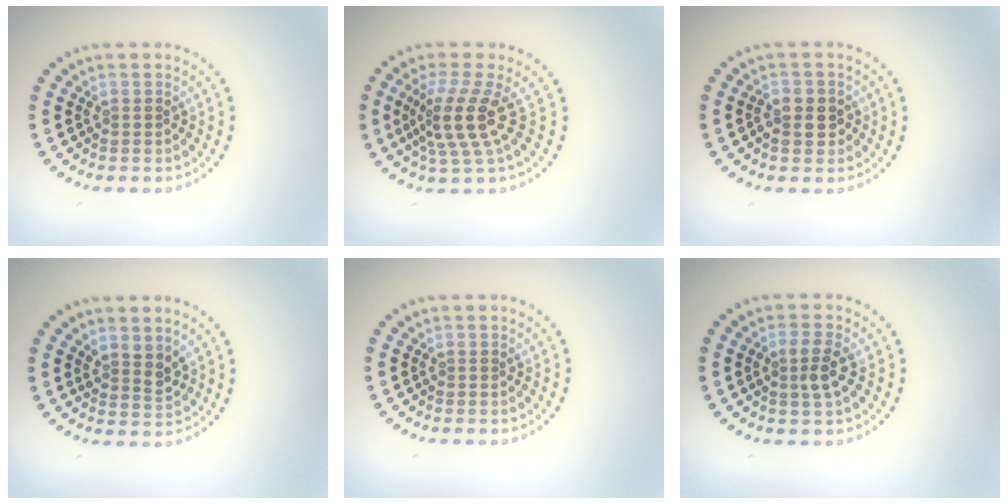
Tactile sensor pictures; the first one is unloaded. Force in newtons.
{"total": 4.1, "press": 3.0, "slide": 2.8}
{"total": 2.6, "press": 2.5, "slide": 0.5}
{"total": 1.7, "press": 1.5, "slide": 0.9}
{"total": 0.0}
{"total": 2.2, "press": 2.1, "slide": 0.7}